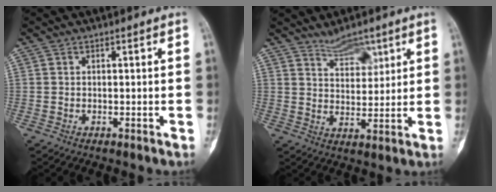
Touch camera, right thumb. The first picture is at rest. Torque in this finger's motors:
{"motor_torque": [0.06, 1.60, 0.11, 0.03, 0.02]}